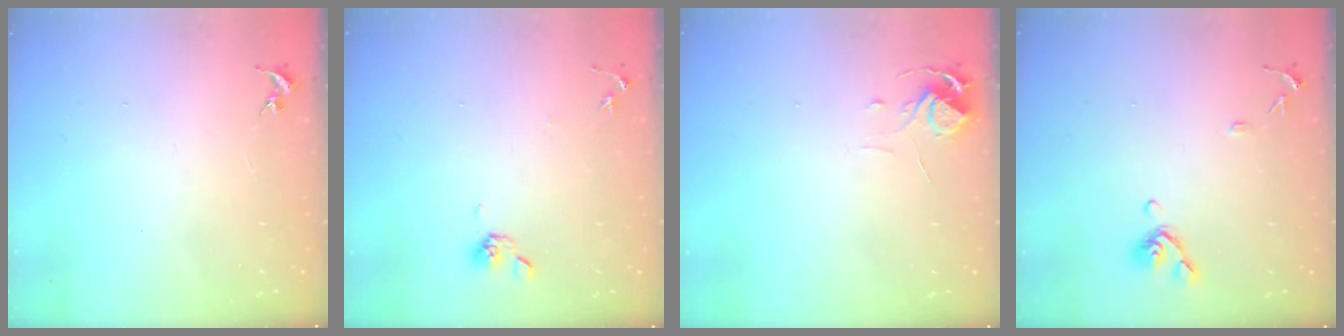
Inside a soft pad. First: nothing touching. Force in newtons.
{"total": 5.5, "press": 4.9, "slide": 2.6}
{"total": 5.7, "press": 5.7, "slide": 0.4}
{"total": 8.9, "press": 8.8, "slide": 1.4}